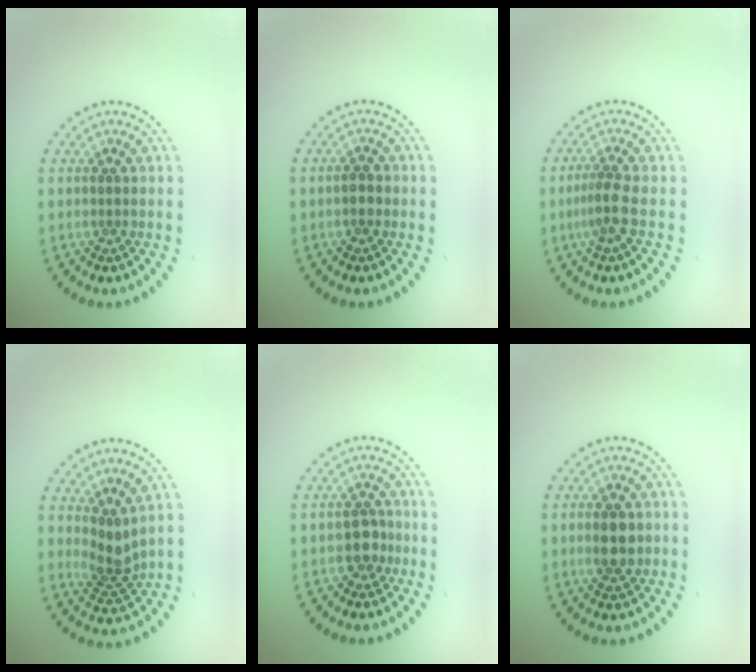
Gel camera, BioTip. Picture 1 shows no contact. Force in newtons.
{"total": 1.3, "press": 1.3, "slide": 0.2}
{"total": 2.2, "press": 1.7, "slide": 1.3}
{"total": 2.7, "press": 2.0, "slide": 1.7}
{"total": 2.1, "press": 1.9, "slide": 0.9}
{"total": 2.7, "press": 2.7, "slide": 0.1}